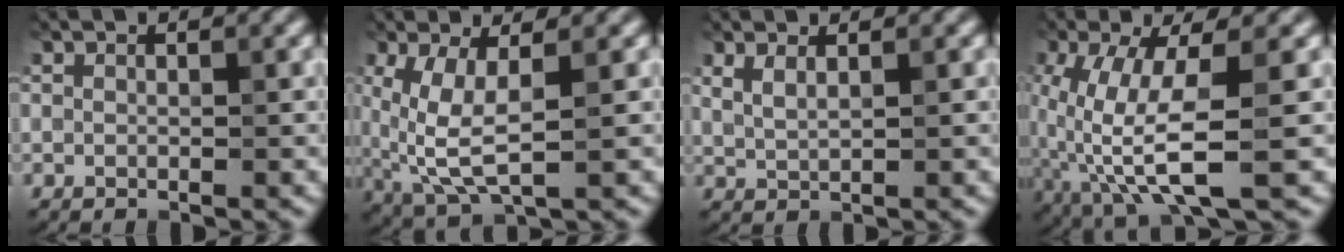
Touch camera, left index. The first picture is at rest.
{"total": 5.6, "force": [0.1, 2.1, 5.2], "torque": [-0.131, -0.015, 0.007]}
{"total": 1.3, "force": [0.7, 0.3, 1.1], "torque": [-0.028, -0.004, 0.015]}
{"total": 7.4, "force": [-1.5, 2.1, 7.0], "torque": [-0.164, -0.009, -0.028]}